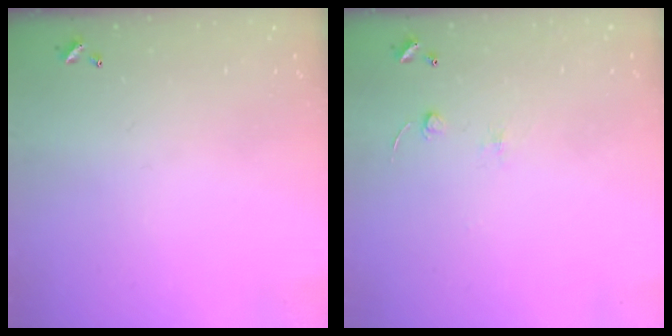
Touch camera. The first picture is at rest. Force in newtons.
{"total": 2.5, "press": 2.4, "slide": 0.8}